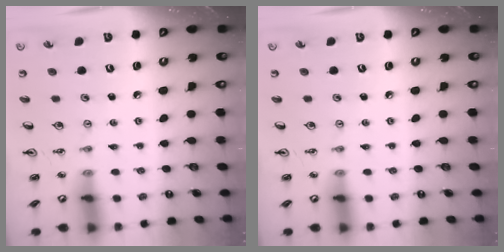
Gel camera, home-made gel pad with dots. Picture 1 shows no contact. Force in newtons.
{"total": 0.0}